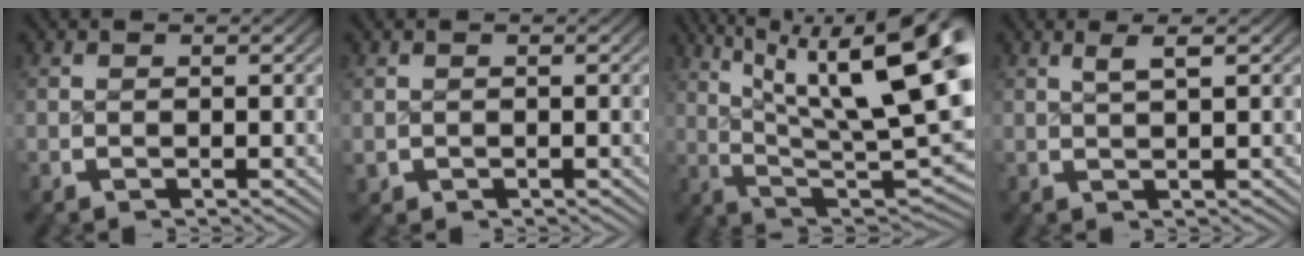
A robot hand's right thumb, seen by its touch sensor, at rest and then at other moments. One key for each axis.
{"total": 1.1, "fx": -0.2, "fy": 1.1, "fz": 0.2, "tx": -0.008, "ty": -0.009, "tz": 0.004}
{"total": 15.2, "fx": 1.8, "fy": 7.9, "fz": 12.8, "tx": -0.202, "ty": -0.047, "tz": 0.052}
{"total": 1.8, "fx": 1.1, "fy": 0.0, "fz": 1.4, "tx": -0.021, "ty": 0.002, "tz": 0.026}